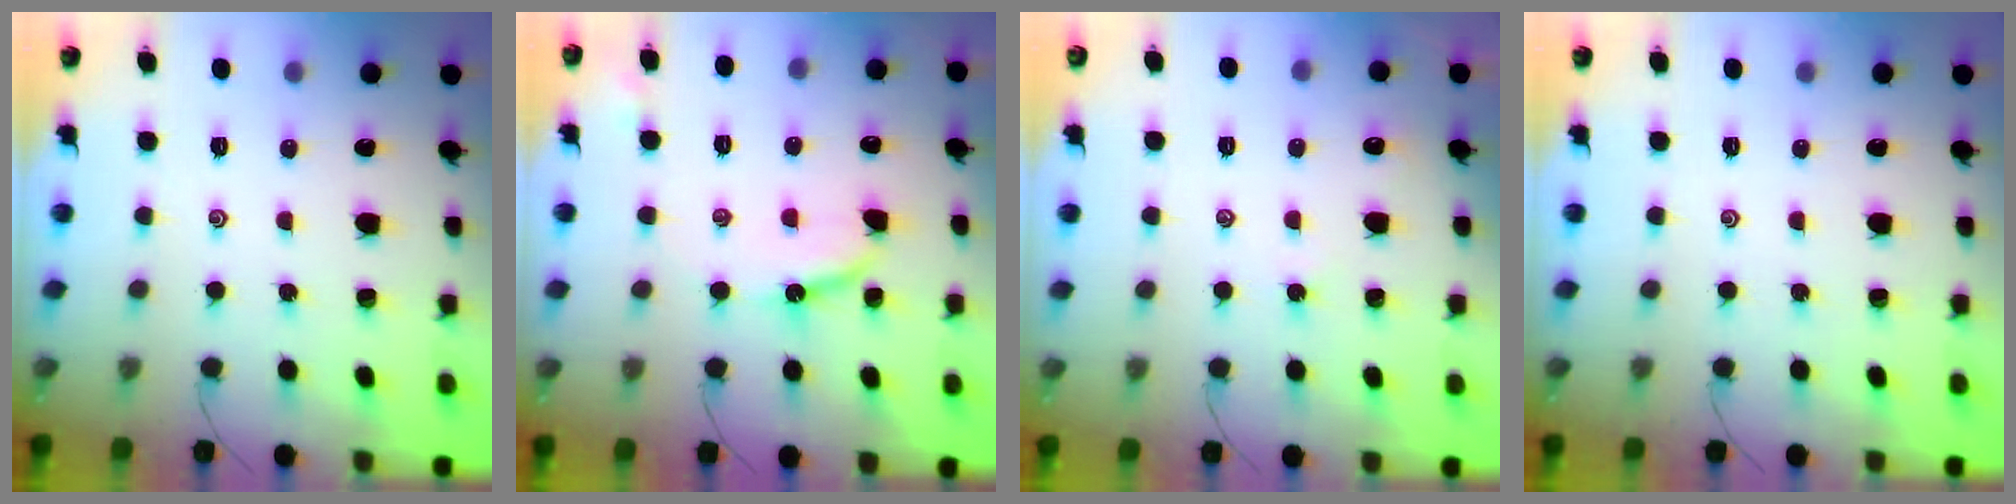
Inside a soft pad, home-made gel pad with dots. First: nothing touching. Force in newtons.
{"total": 8.0, "press": 7.9, "slide": 0.4}
{"total": 3.0, "press": 2.9, "slide": 0.4}
{"total": 0.0}